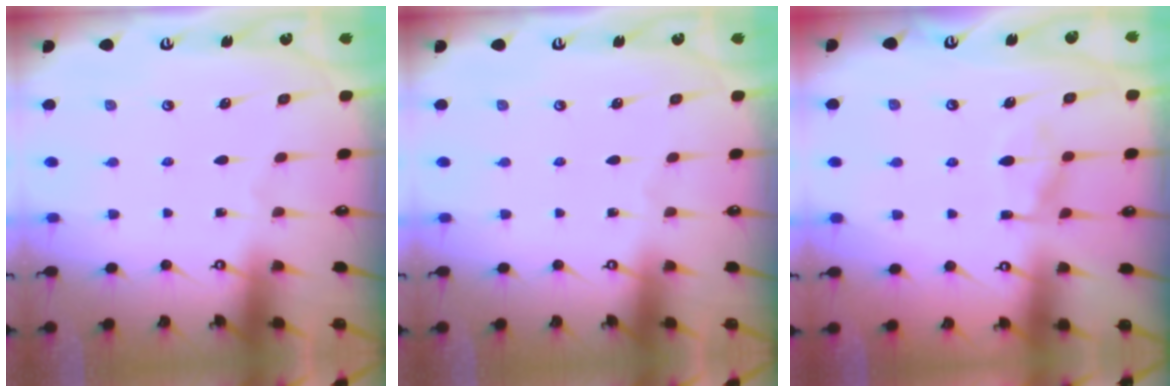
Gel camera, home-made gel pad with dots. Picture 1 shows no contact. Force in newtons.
{"total": 0.0}
{"total": 8.5, "press": 8.5, "slide": 0.9}